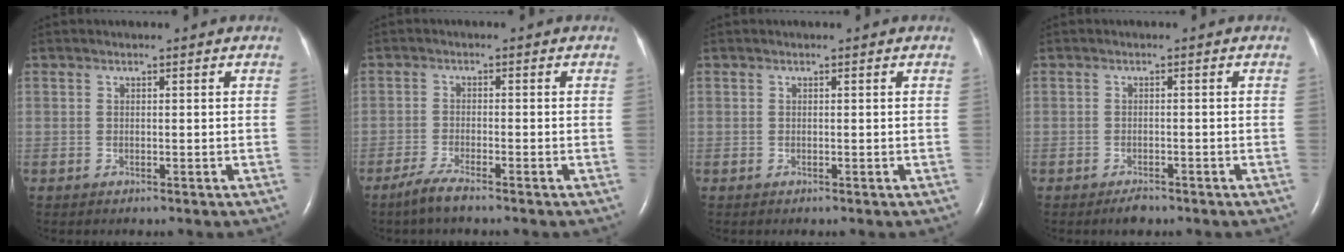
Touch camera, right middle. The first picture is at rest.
{"total": 3.3, "force": [-2.6, 0.0, 2.0], "torque": [-0.053, -0.008, -0.056]}
{"total": 0.0}
{"total": 1.8, "force": [-1.5, 0.6, 0.9], "torque": [-0.021, -0.002, -0.020]}